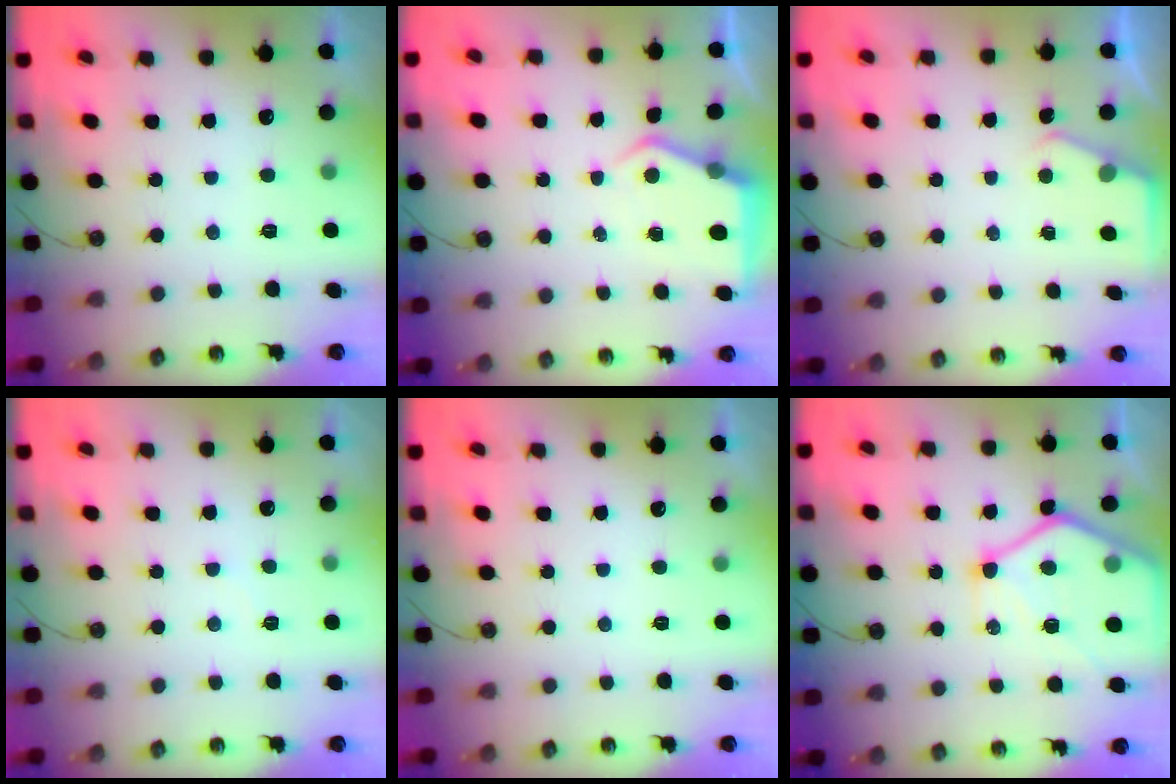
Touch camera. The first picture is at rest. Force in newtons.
{"total": 5.6, "press": 5.6, "slide": 0.8}
{"total": 2.3, "press": 2.3, "slide": 0.4}
{"total": 4.0, "press": 3.9, "slide": 0.6}
{"total": 0.0}
{"total": 17.8, "press": 17.7, "slide": 1.7}